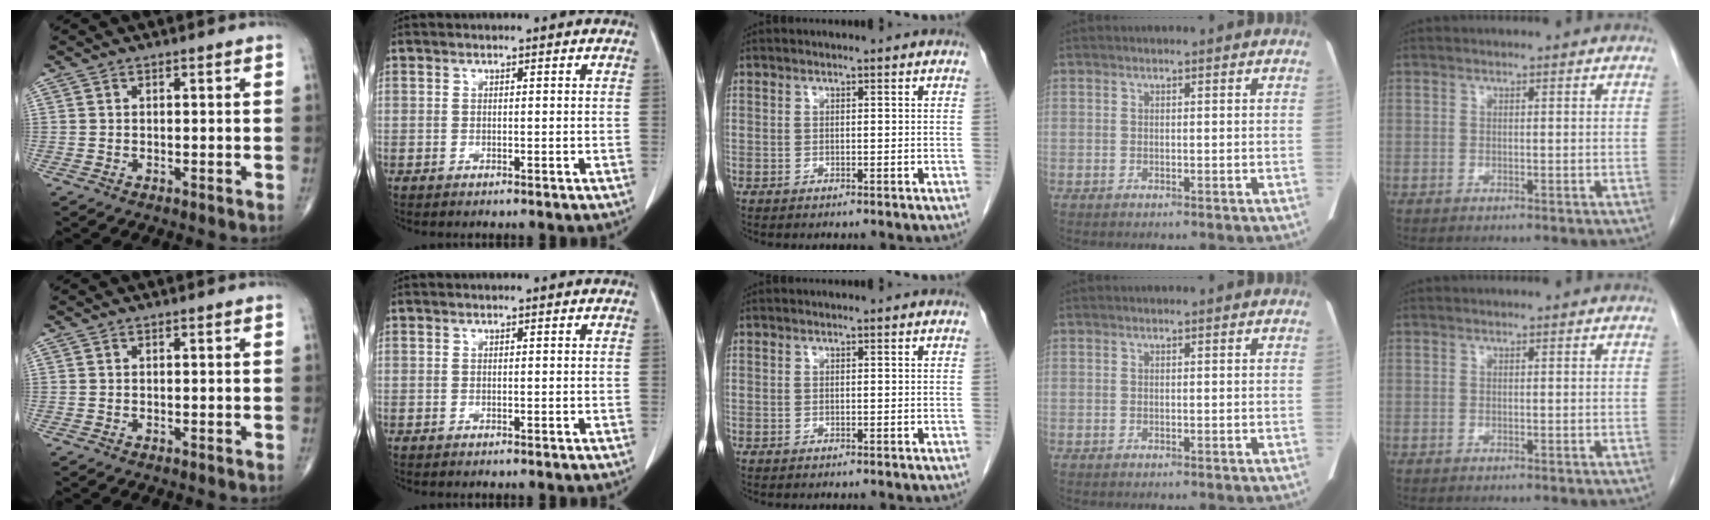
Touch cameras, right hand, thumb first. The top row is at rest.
{}